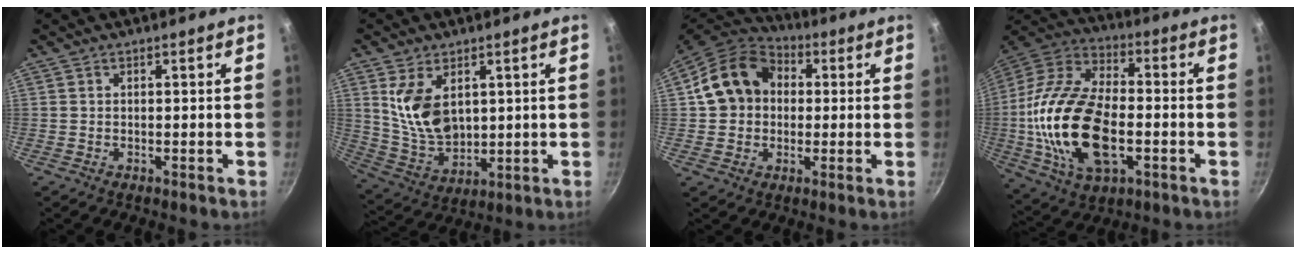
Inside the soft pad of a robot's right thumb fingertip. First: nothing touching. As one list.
[{"total": 11.7, "force": [3.5, 7.3, 8.5], "torque": [-0.143, -0.035, 0.082]}, {"total": 15.1, "force": [2.3, 12.3, 8.3], "torque": [-0.121, 0.030, 0.027]}, {"total": 24.6, "force": [-3.6, 13.6, 20.2], "torque": [-0.390, 0.027, -0.069]}]